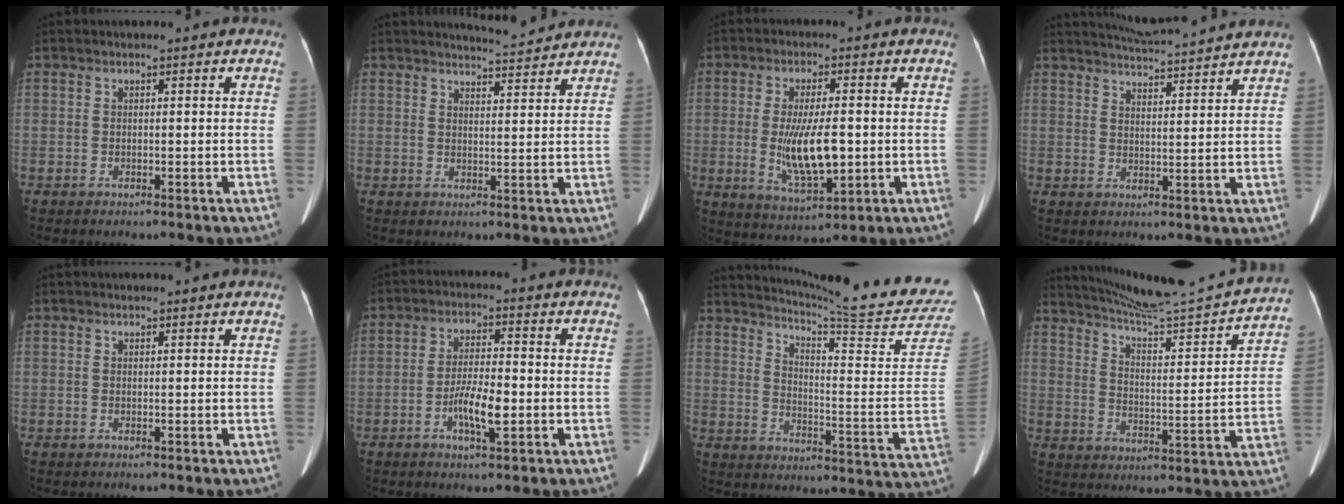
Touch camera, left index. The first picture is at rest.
{"total": 4.8, "force": [4.8, -0.1, 0.3], "torque": [-0.018, -0.004, 0.061]}
{"total": 9.7, "force": [-1.1, 2.7, 9.2], "torque": [-0.181, -0.017, -0.012]}
{"total": 9.7, "force": [9.3, -0.7, 2.8], "torque": [-0.056, 0.013, 0.130]}
{"total": 0.5, "force": [0.5, 0.0, 0.2], "torque": [-0.007, 0.004, 0.004]}
{"total": 6.1, "force": [-2.1, 1.3, 5.5], "torque": [-0.108, -0.003, -0.040]}
{"total": 21.3, "force": [19.6, -2.5, 7.9], "torque": [-0.138, -0.135, 0.249]}
{"total": 20.3, "force": [19.1, -0.4, 6.9], "torque": [-0.115, -0.047, 0.265]}